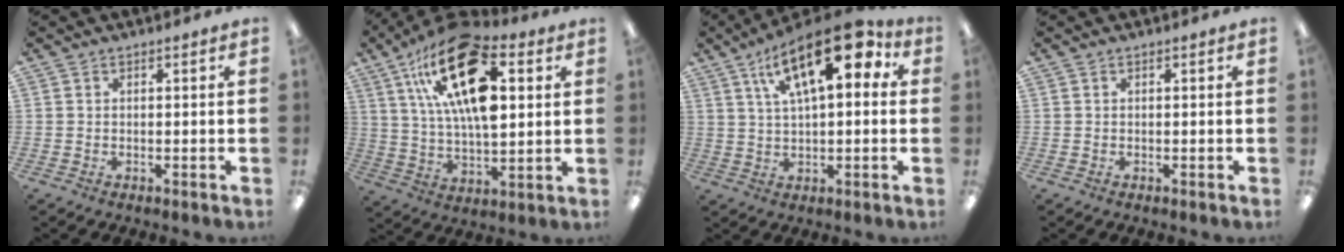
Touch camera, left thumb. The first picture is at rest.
{"total": 23.6, "force": [10.2, 11.1, 18.2], "torque": [-0.324, -0.039, 0.166]}
{"total": 19.0, "force": [8.5, 8.1, 15.0], "torque": [-0.227, -0.035, 0.133]}
{"total": 0.0}